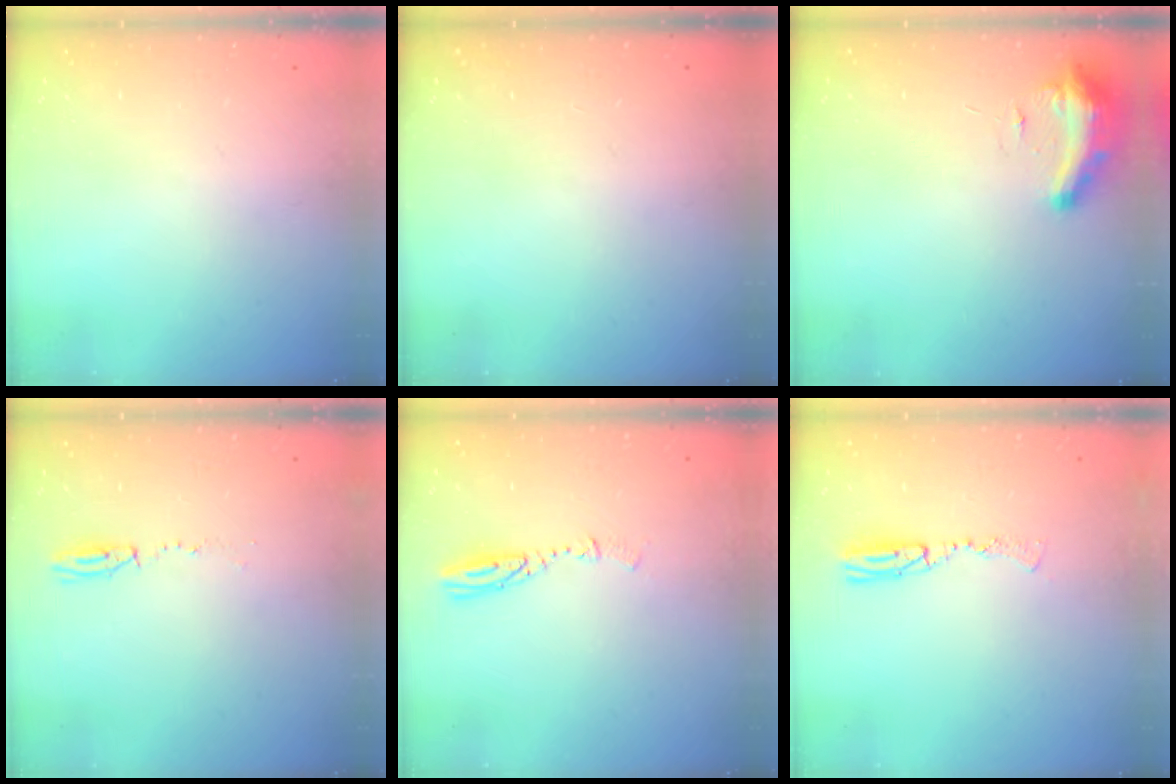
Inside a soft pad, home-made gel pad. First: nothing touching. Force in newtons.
{"total": 0.0}
{"total": 9.3, "press": 9.2, "slide": 0.9}
{"total": 3.9, "press": 3.8, "slide": 0.9}
{"total": 4.0, "press": 3.9, "slide": 0.2}
{"total": 6.9, "press": 6.7, "slide": 1.8}